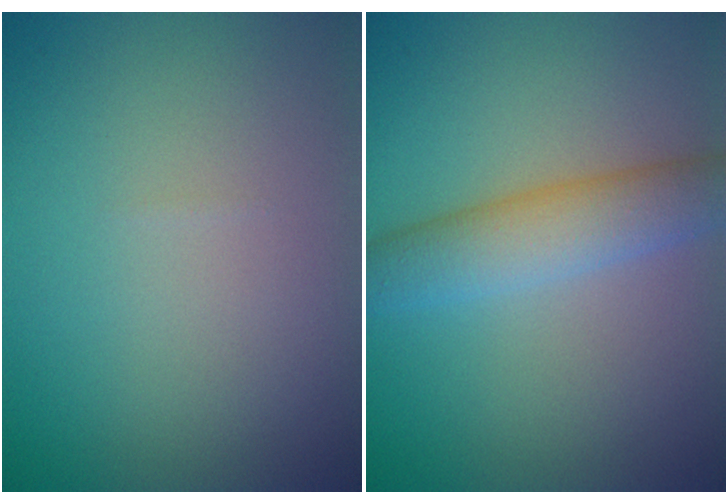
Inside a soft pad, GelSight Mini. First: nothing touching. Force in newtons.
{"total": 4.4, "press": 4.4, "slide": 0.2}